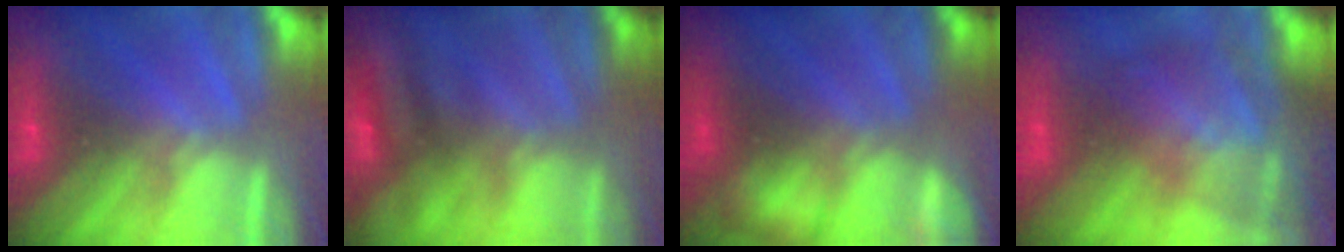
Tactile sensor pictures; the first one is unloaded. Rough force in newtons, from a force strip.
{"total": 2.4}
{"total": 6.6}
{"total": 9.8}